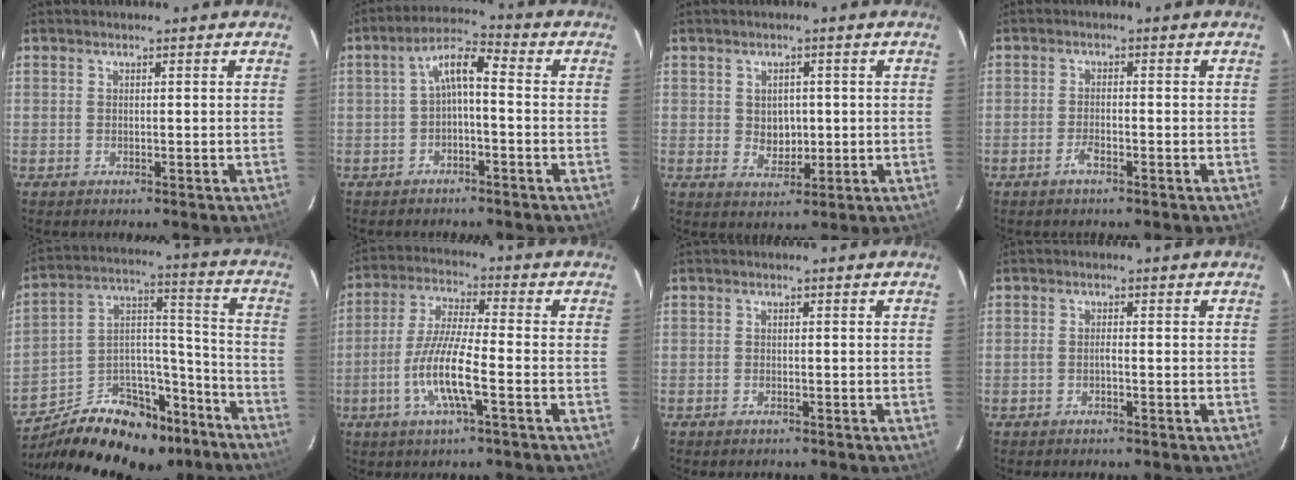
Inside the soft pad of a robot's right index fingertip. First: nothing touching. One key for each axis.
{"total": 5.4, "fx": -1.2, "fy": 1.7, "fz": 5.0, "tx": -0.106, "ty": 0.020, "tz": -0.022}
{"total": 4.6, "fx": 0.3, "fy": 3.8, "fz": 2.6, "tx": -0.041, "ty": 0.002, "tz": 0.013}
{"total": 2.1, "fx": -1.4, "fy": 0.5, "fz": 1.5, "tx": -0.035, "ty": 0.001, "tz": -0.029}
{"total": 22.9, "fx": -16.3, "fy": 12.0, "fz": 10.7, "tx": -0.199, "ty": 0.059, "tz": -0.229}
{"total": 10.2, "fx": -3.6, "fy": 1.0, "fz": 9.5, "tx": -0.200, "ty": -0.003, "tz": -0.072}
{"total": 0.9, "fx": -0.8, "fy": 0.5, "fz": 0.2, "tx": -0.005, "ty": 0.001, "tz": -0.012}
{"total": 0.8, "fx": -0.5, "fy": 0.0, "fz": 0.7, "tx": -0.013, "ty": 0.003, "tz": -0.011}